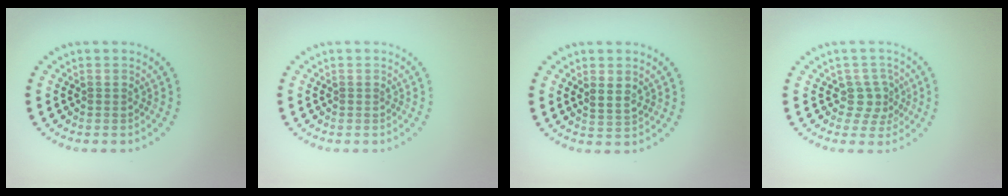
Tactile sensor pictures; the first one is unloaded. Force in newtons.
{"total": 0.0}
{"total": 1.5, "press": 1.3, "slide": 0.7}
{"total": 2.4, "press": 1.7, "slide": 1.7}